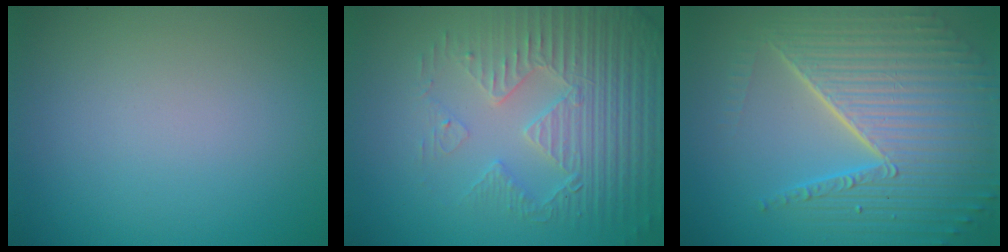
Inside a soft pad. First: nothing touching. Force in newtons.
{"total": 5.0, "press": 4.7, "slide": 1.8}
{"total": 9.5, "press": 6.0, "slide": 7.4}